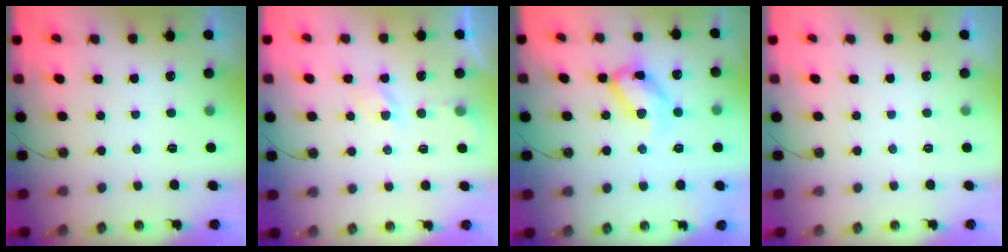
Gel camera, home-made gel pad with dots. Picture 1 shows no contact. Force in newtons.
{"total": 2.7, "press": 2.6, "slide": 0.4}
{"total": 14.9, "press": 14.8, "slide": 1.6}
{"total": 0.0}